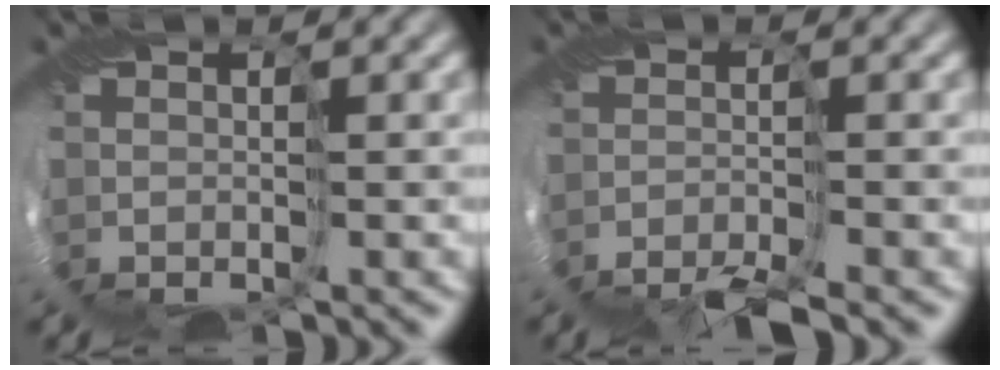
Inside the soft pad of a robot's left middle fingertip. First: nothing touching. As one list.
[{"total": 4.4, "force": [-4.3, 0.1, 1.1], "torque": [-0.008, -0.002, -0.090]}]